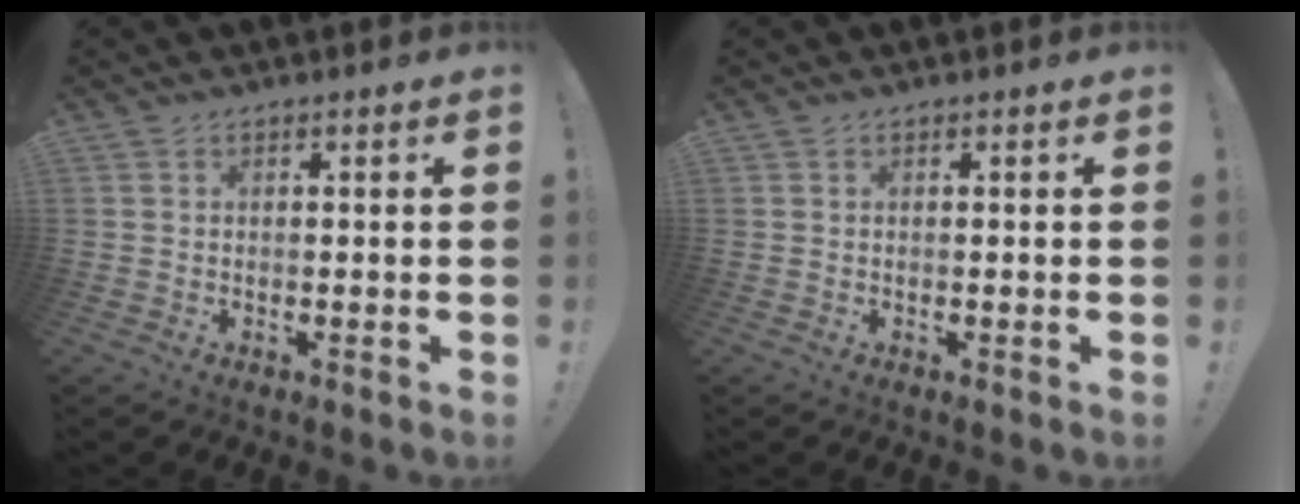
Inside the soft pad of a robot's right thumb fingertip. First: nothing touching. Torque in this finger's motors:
{"motor_torque": [0.00, 0.00, -0.05, 0.04, 0.02]}